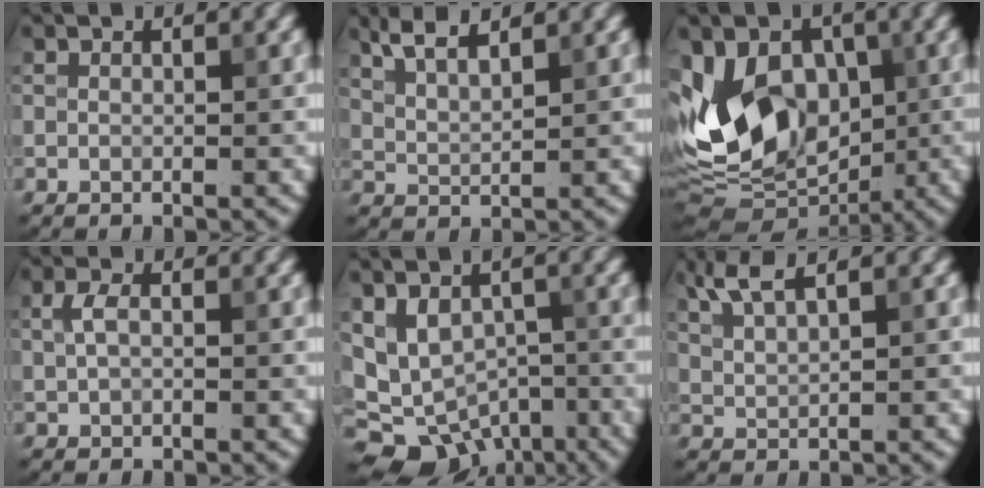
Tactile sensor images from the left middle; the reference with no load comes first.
{"total": 3.2, "force": [2.6, 0.8, 1.8], "torque": [-0.038, 0.010, 0.050]}
{"total": 11.2, "force": [-0.6, 7.8, 7.9], "torque": [-0.139, -0.001, -0.023]}
{"total": 1.6, "force": [0.3, 1.0, 1.2], "torque": [-0.029, 0.003, 0.004]}
{"total": 8.8, "force": [-3.6, 6.5, 4.6], "torque": [-0.063, -0.008, -0.042]}
{"total": 3.0, "force": [2.3, 0.6, 1.8], "torque": [-0.040, 0.007, 0.051]}